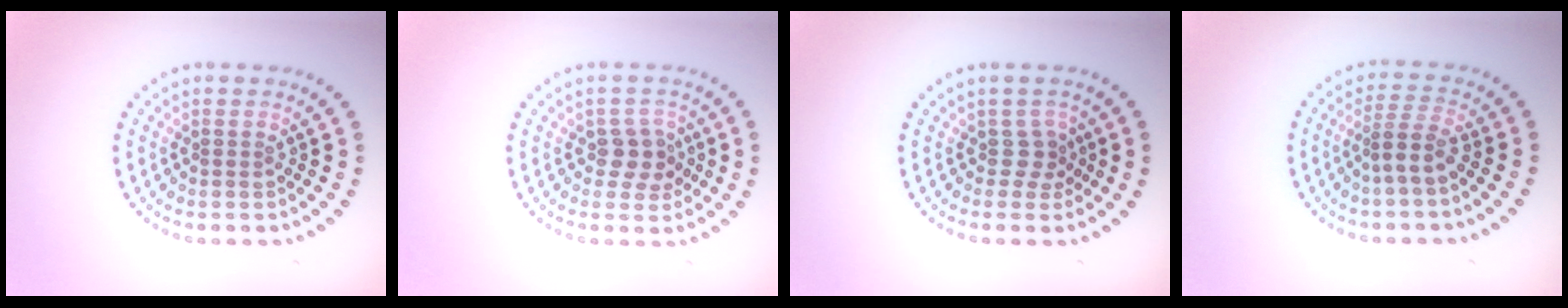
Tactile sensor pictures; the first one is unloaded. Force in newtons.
{"total": 2.4, "press": 2.3, "slide": 0.8}
{"total": 1.8, "press": 1.1, "slide": 1.3}
{"total": 2.6, "press": 1.9, "slide": 1.8}